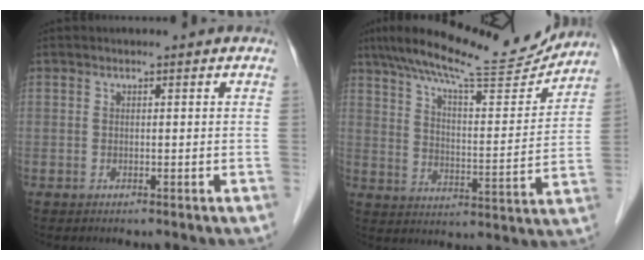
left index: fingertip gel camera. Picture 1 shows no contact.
{"total": 17.8, "force": [16.2, 1.6, 7.2], "torque": [-0.127, -0.009, 0.236]}